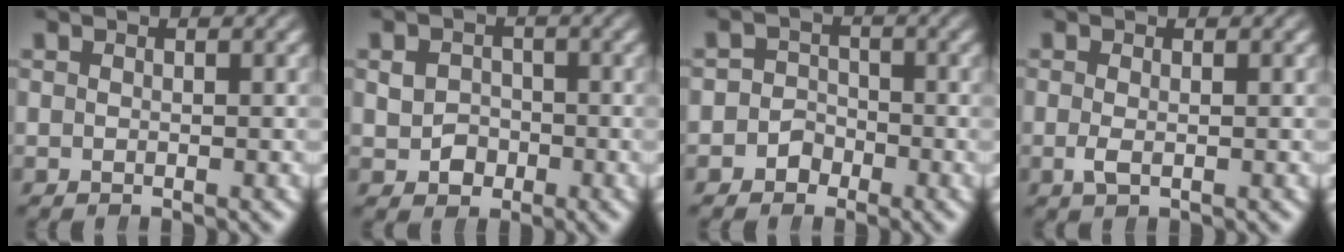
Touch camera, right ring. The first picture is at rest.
{"total": 1.5, "force": [-0.4, 1.4, 0.4], "torque": [-0.005, -0.010, -0.001]}
{"total": 3.0, "force": [-1.6, 2.6, 0.2], "torque": [-0.009, -0.010, -0.031]}
{"total": 1.0, "force": [-0.6, 0.2, 0.9], "torque": [-0.031, -0.018, -0.003]}